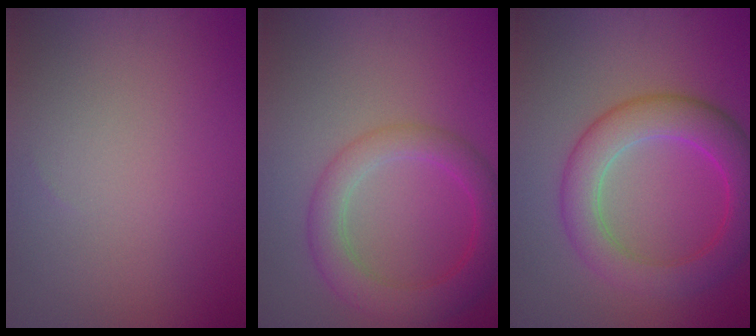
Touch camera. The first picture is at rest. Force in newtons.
{"total": 4.6, "press": 4.6, "slide": 0.2}
{"total": 6.1, "press": 6.1, "slide": 0.1}